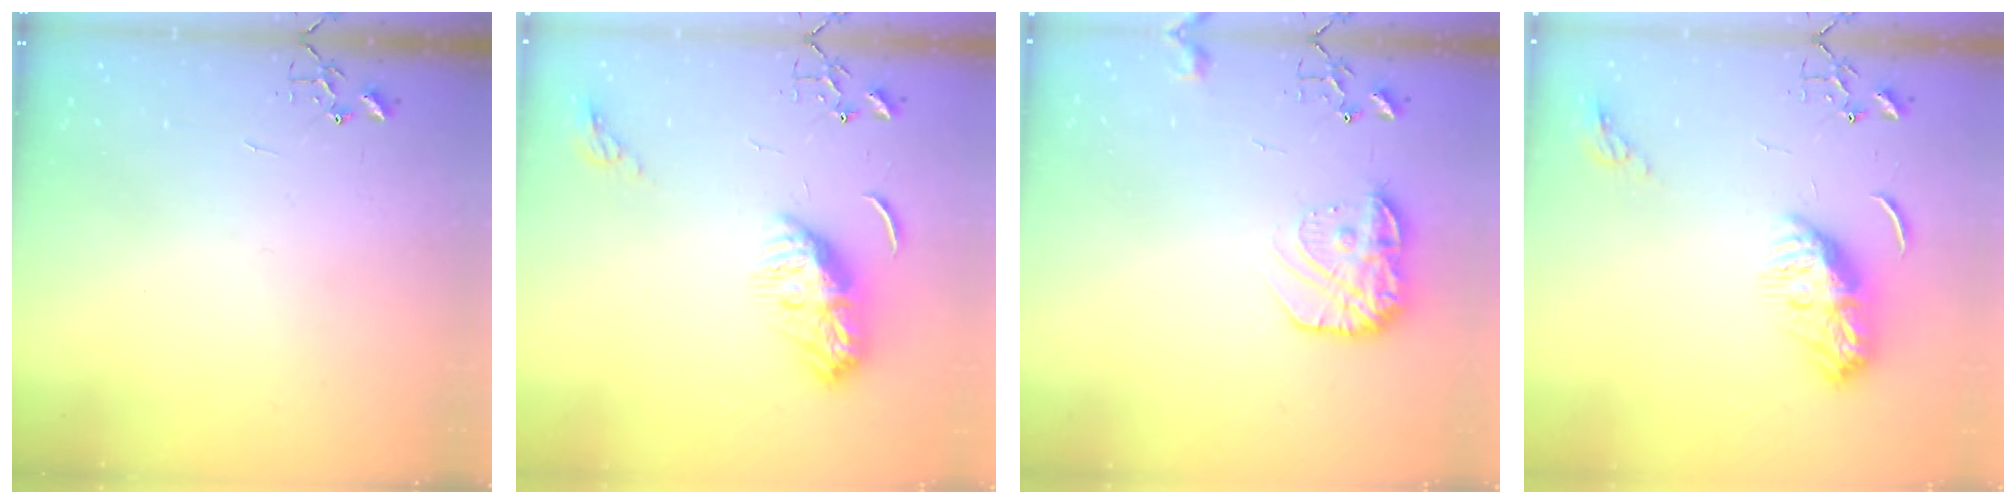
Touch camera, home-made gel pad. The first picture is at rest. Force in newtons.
{"total": 9.4, "press": 9.4, "slide": 0.6}
{"total": 13.9, "press": 13.9, "slide": 1.0}
{"total": 9.4, "press": 9.4, "slide": 0.6}